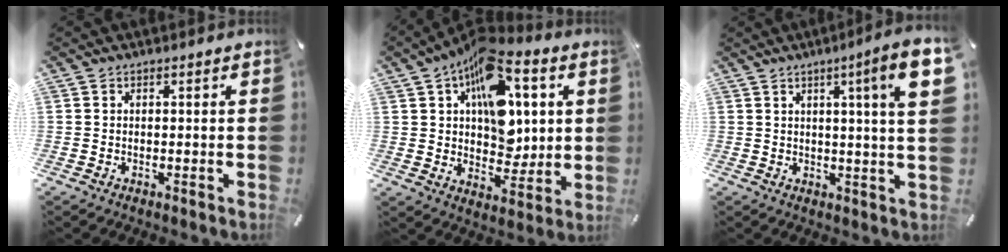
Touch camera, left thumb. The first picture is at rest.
{"total": 16.9, "force": [6.2, 10.7, 11.5], "torque": [-0.160, -0.031, 0.112]}
{"total": 10.4, "force": [3.9, 0.1, 9.6], "torque": [-0.142, -0.016, 0.054]}